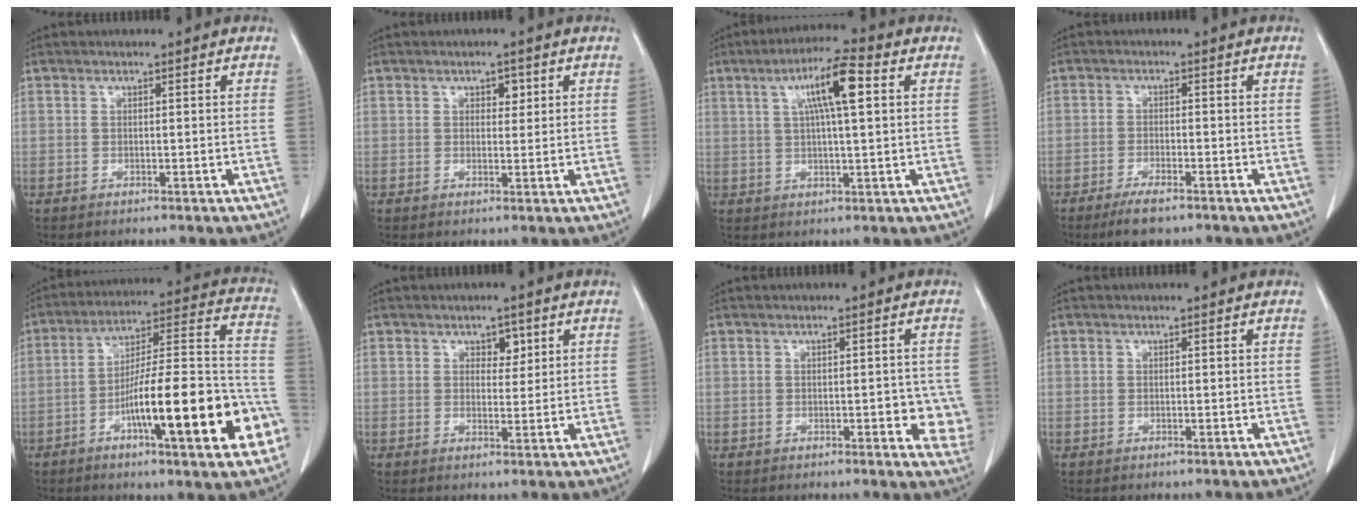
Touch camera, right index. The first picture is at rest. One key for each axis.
{"total": 1.9, "fx": 0.8, "fy": 1.2, "fz": 1.2, "tx": -0.013, "ty": 0.001, "tz": 0.010}
{"total": 8.9, "fx": 2.8, "fy": 0.9, "fz": 8.4, "tx": -0.148, "ty": 0.016, "tz": 0.045}
{"total": 4.3, "fx": -3.1, "fy": 0.9, "fz": 2.7, "tx": -0.059, "ty": -0.006, "tz": -0.054}
{"total": 22.5, "fx": -8.3, "fy": 3.0, "fz": 20.7, "tx": -0.258, "ty": 0.016, "tz": -0.118}
{"total": 2.5, "fx": 1.2, "fy": 1.6, "fz": 1.4, "tx": -0.013, "ty": 0.001, "tz": 0.018}
{"total": 4.3, "fx": -0.6, "fy": 1.8, "fz": 3.9, "tx": -0.031, "ty": -0.002, "tz": -0.009}
{"total": 0.0}